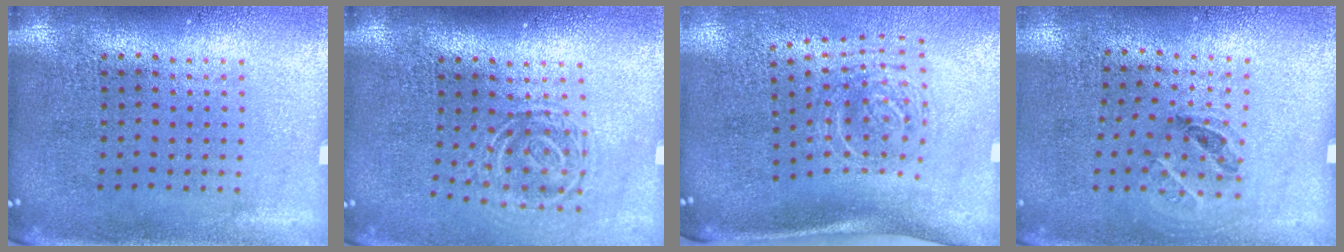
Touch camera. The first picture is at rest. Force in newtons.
{"total": 1.6, "press": 1.1, "slide": 1.2}
{"total": 1.9, "press": 1.4, "slide": 1.4}
{"total": 1.2, "press": 0.7, "slide": 0.9}